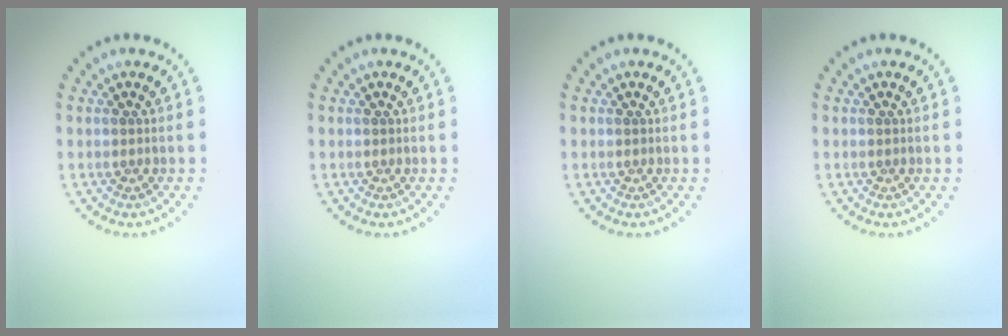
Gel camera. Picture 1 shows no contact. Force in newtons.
{"total": 0.0}
{"total": 0.0}
{"total": 0.0}